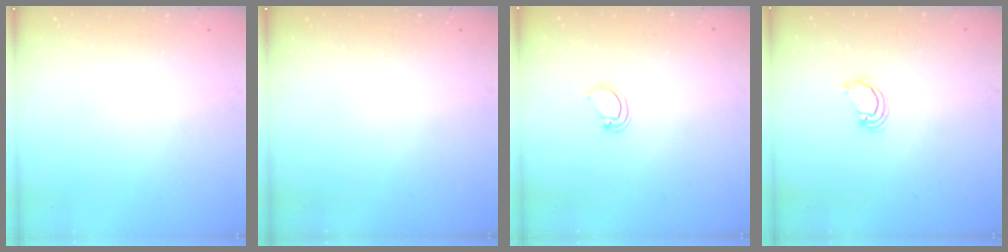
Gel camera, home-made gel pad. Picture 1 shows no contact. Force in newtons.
{"total": 0.0}
{"total": 3.8, "press": 3.8, "slide": 0.3}
{"total": 2.1, "press": 2.1, "slide": 0.1}